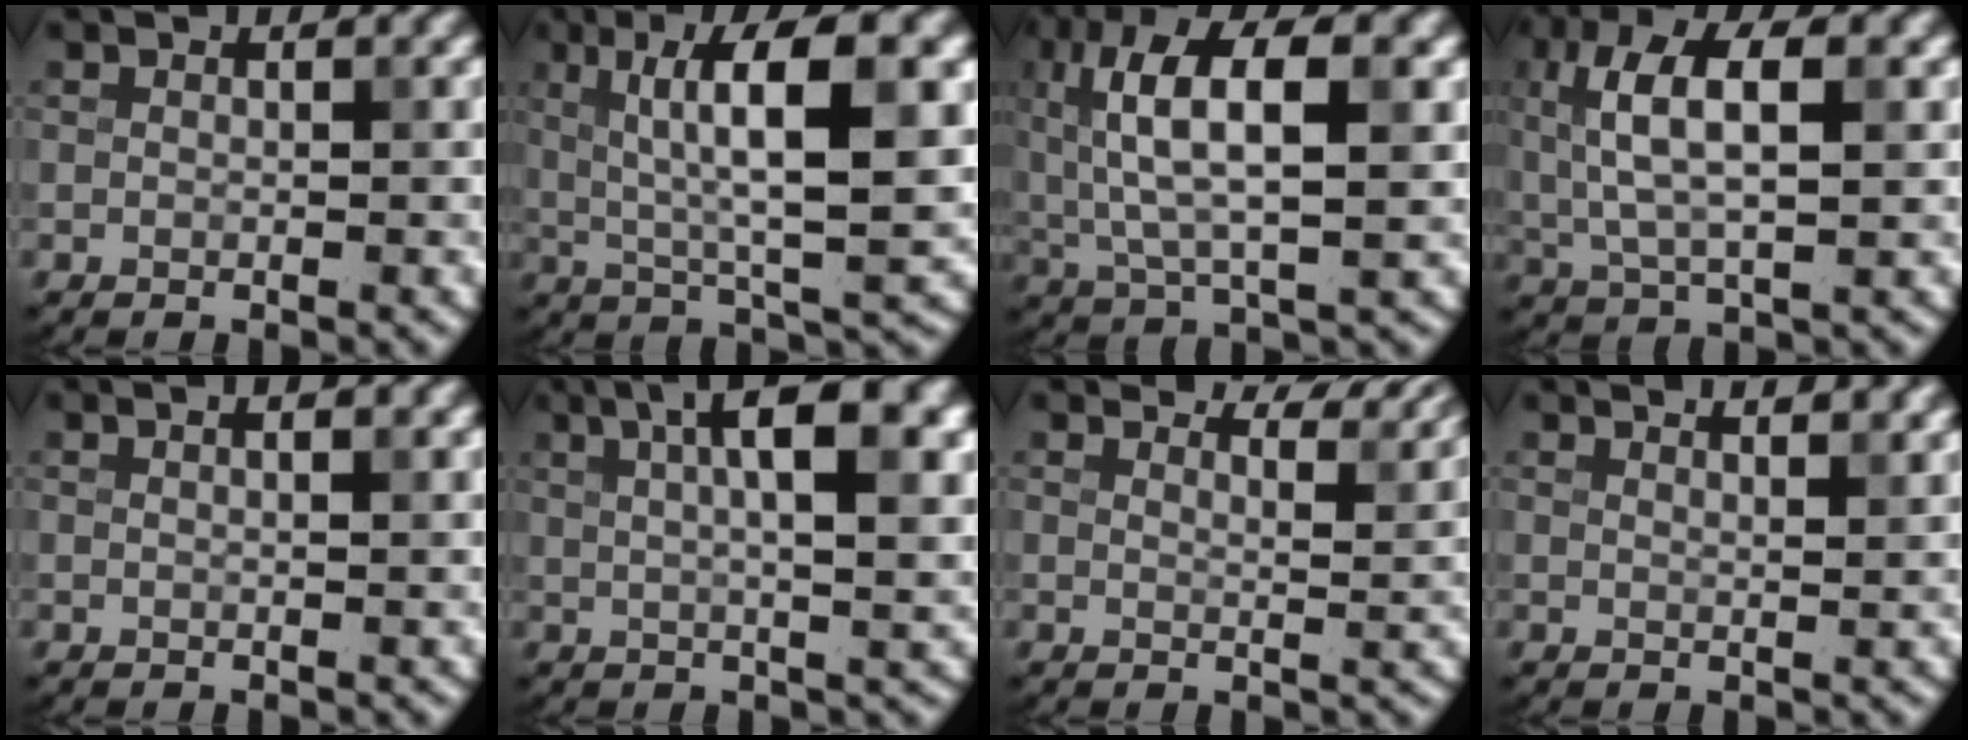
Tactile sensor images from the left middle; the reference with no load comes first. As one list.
[{"total": 9.6, "force": [2.1, 2.2, 9.1], "torque": [-0.143, 0.005, 0.037]}, {"total": 9.1, "force": [2.1, 3.3, 8.2], "torque": [-0.160, 0.015, 0.031]}, {"total": 7.0, "force": [1.5, 2.8, 6.2], "torque": [-0.128, 0.012, 0.025]}, {"total": 2.8, "force": [1.5, 1.3, 2.0], "torque": [-0.002, 0.013, -0.005]}, {"total": 7.9, "force": [2.7, 2.2, 7.1], "torque": [-0.085, 0.021, 0.033]}, {"total": 6.3, "force": [5.9, 0.9, 2.2], "torque": [-0.032, 0.010, 0.061]}, {"total": 5.7, "force": [4.4, 2.1, 2.9], "torque": [-0.014, 0.043, 0.024]}]